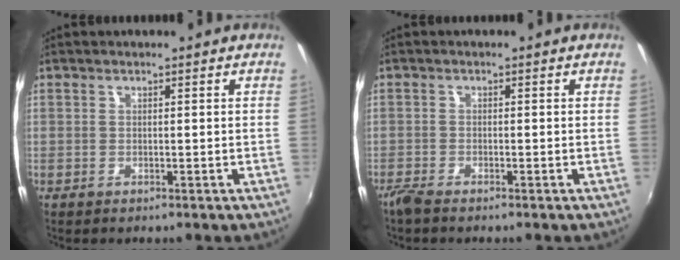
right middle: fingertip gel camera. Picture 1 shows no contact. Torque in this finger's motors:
{"motor_torque": [0.92, -0.92, 0.39, 0.10]}